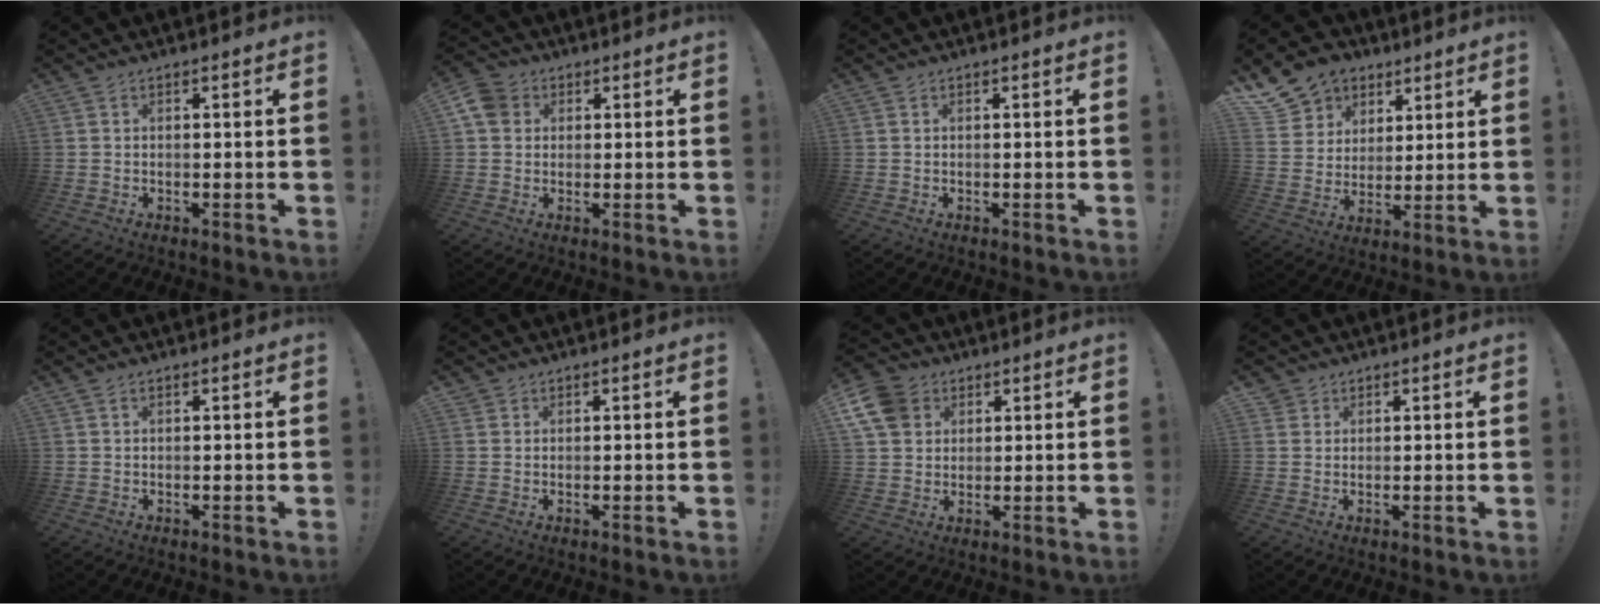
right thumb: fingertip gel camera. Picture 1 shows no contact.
{"total": 6.6, "force": [2.2, 5.6, 2.8], "torque": [-0.050, 0.000, 0.044]}
{"total": 0.0}
{"total": 11.9, "force": [7.0, 9.2, 2.9], "torque": [-0.047, -0.045, 0.143]}
{"total": 0.0}
{"total": 1.3, "force": [1.0, 0.9, 0.1], "torque": [0.003, -0.005, 0.017]}
{"total": 10.1, "force": [4.1, 8.2, 4.1], "torque": [-0.081, -0.021, 0.083]}
{"total": 2.2, "force": [1.5, 1.5, 0.1], "torque": [0.000, -0.008, 0.028]}